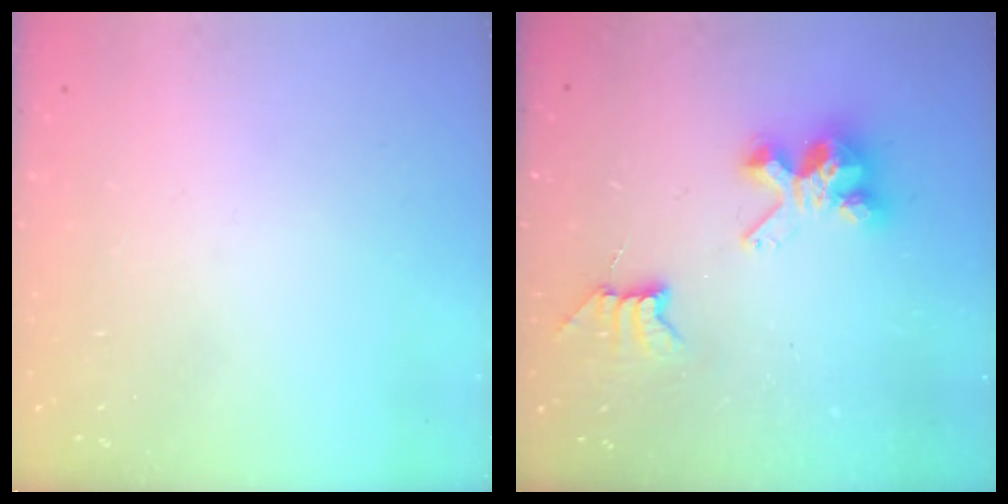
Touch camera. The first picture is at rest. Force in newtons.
{"total": 7.8, "press": 7.7, "slide": 0.5}